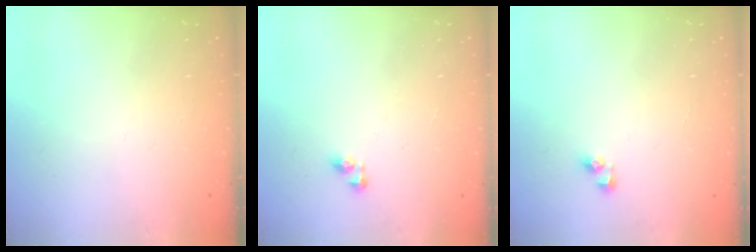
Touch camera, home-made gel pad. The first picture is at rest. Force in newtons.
{"total": 3.8, "press": 3.7, "slide": 0.4}
{"total": 3.9, "press": 3.9, "slide": 0.3}